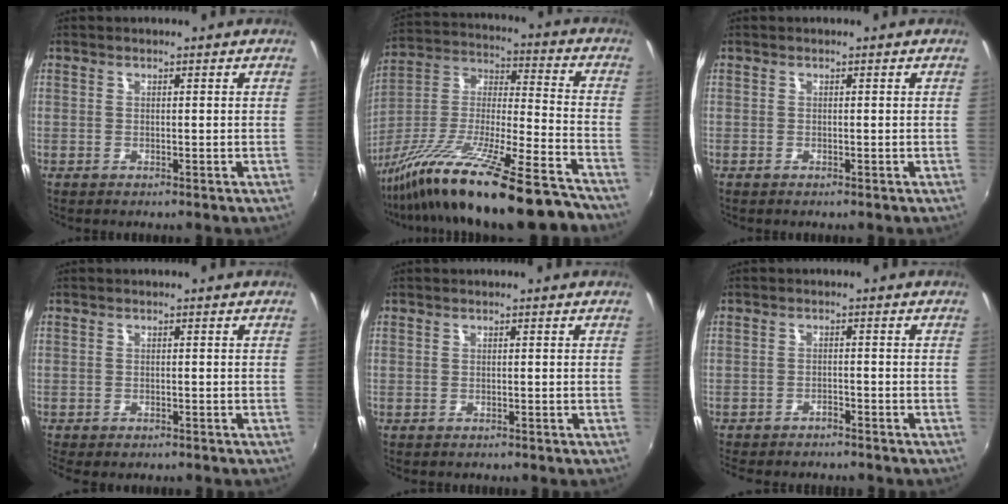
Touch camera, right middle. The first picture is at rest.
{"total": 24.4, "force": [-18.8, 2.3, 15.3], "torque": [-0.267, -0.043, -0.312]}
{"total": 0.0}
{"total": 1.9, "force": [-1.3, 0.8, 1.1], "torque": [-0.023, -0.015, -0.019]}
{"total": 0.7, "force": [0.6, -0.1, -0.2], "torque": [0.007, -0.001, 0.009]}
{"total": 3.9, "force": [-3.5, 1.0, 1.3], "torque": [-0.039, -0.013, -0.057]}